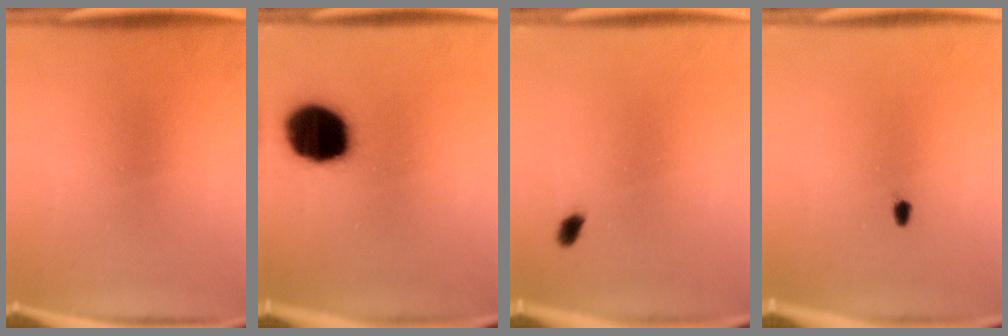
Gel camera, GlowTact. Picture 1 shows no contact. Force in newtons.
{"total": 20.0}
{"total": 1.4}
{"total": 0.9}